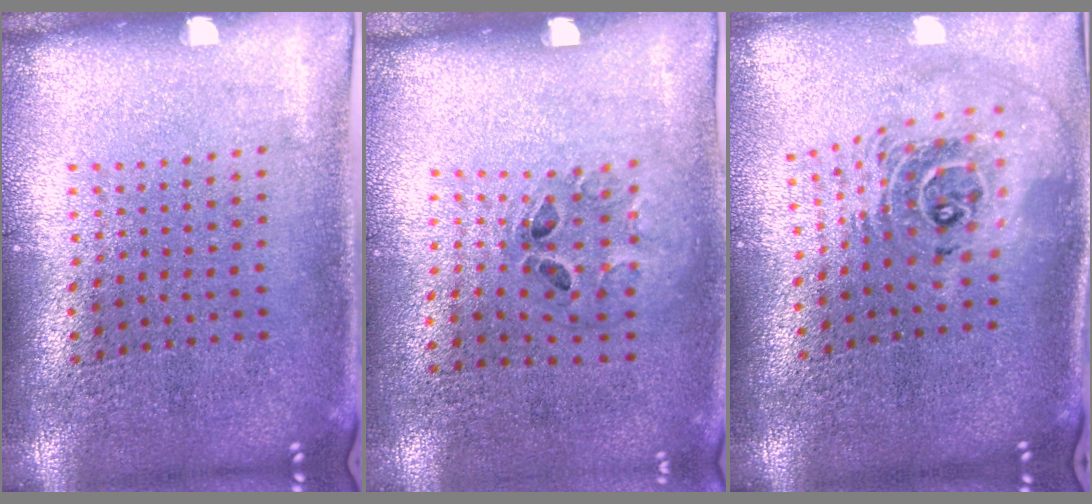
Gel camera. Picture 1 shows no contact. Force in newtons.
{"total": 1.3, "press": 0.7, "slide": 1.1}
{"total": 2.4, "press": 1.8, "slide": 1.6}